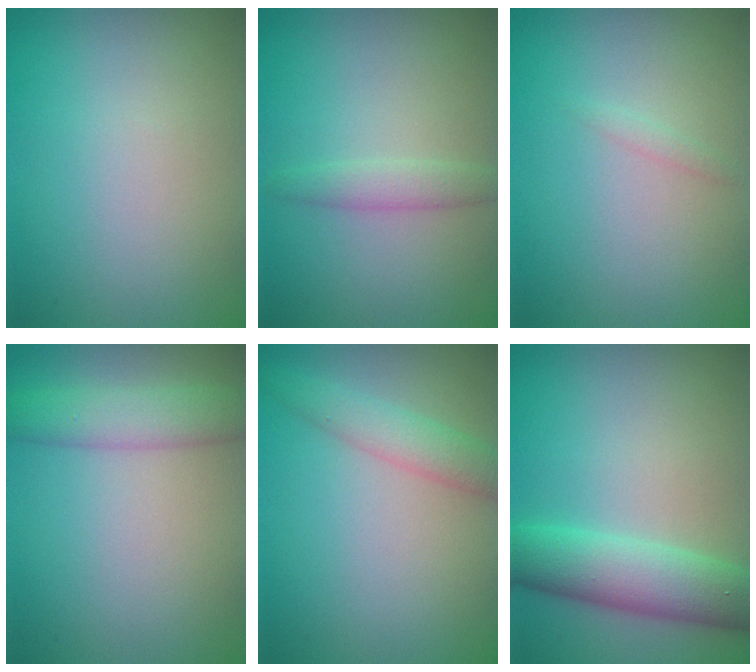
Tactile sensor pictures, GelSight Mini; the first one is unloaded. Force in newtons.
{"total": 1.7, "press": 1.7, "slide": 0.1}
{"total": 0.6, "press": 0.6, "slide": 0.1}
{"total": 3.7, "press": 3.6, "slide": 0.4}
{"total": 2.7, "press": 2.7, "slide": 0.2}
{"total": 5.8, "press": 5.8, "slide": 0.1}